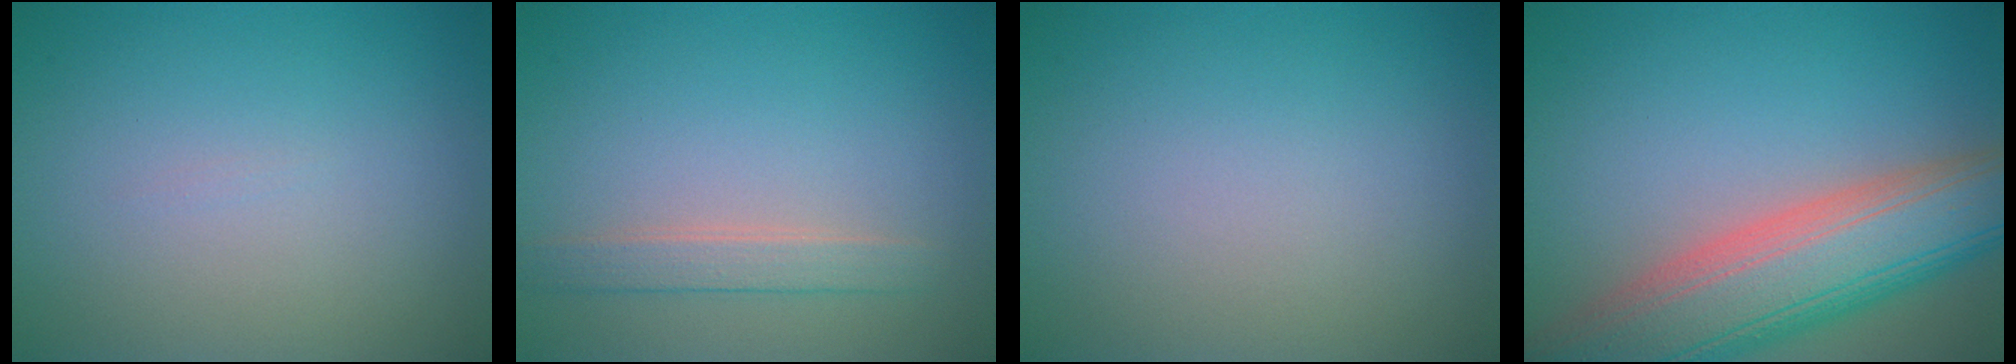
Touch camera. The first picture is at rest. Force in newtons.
{"total": 2.0, "press": 2.0, "slide": 0.2}
{"total": 0.0}
{"total": 10.9, "press": 10.8, "slide": 0.8}